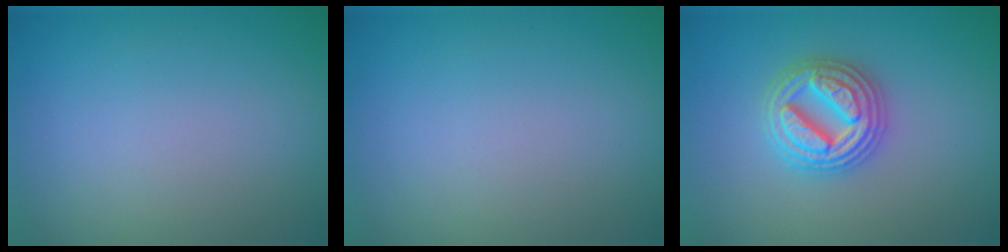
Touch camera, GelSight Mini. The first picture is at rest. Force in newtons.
{"total": 0.0}
{"total": 4.9, "press": 4.9, "slide": 0.6}